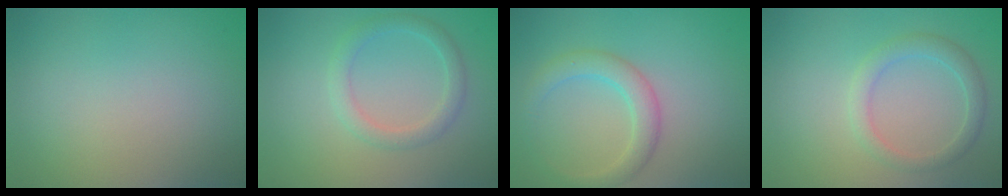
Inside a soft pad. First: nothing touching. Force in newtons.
{"total": 2.3, "press": 2.3, "slide": 0.1}
{"total": 3.0, "press": 3.0, "slide": 0.1}
{"total": 2.4, "press": 2.4, "slide": 0.1}